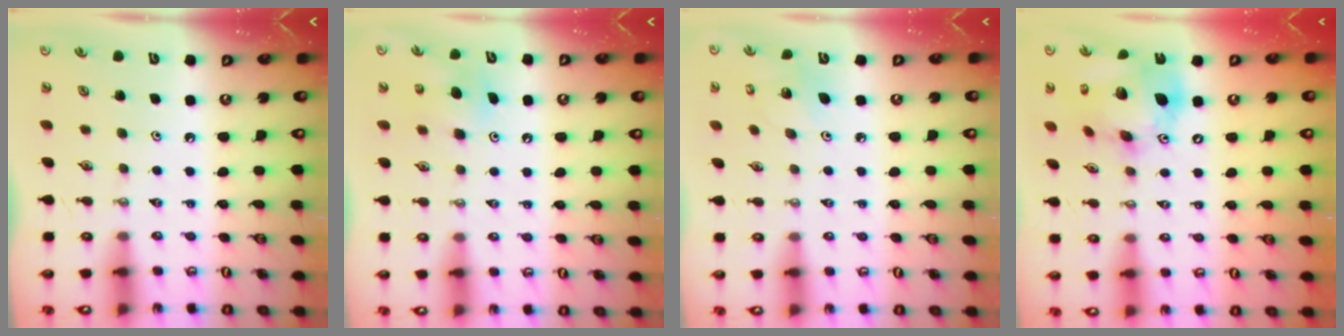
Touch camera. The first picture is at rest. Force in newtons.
{"total": 6.3, "press": 6.2, "slide": 0.6}
{"total": 5.3, "press": 4.8, "slide": 2.3}
{"total": 19.3, "press": 19.0, "slide": 2.9}